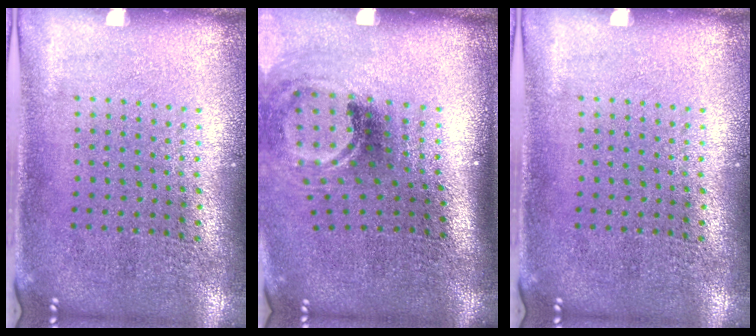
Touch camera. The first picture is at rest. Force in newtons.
{"total": 2.0, "press": 1.3, "slide": 1.5}
{"total": 0.0}